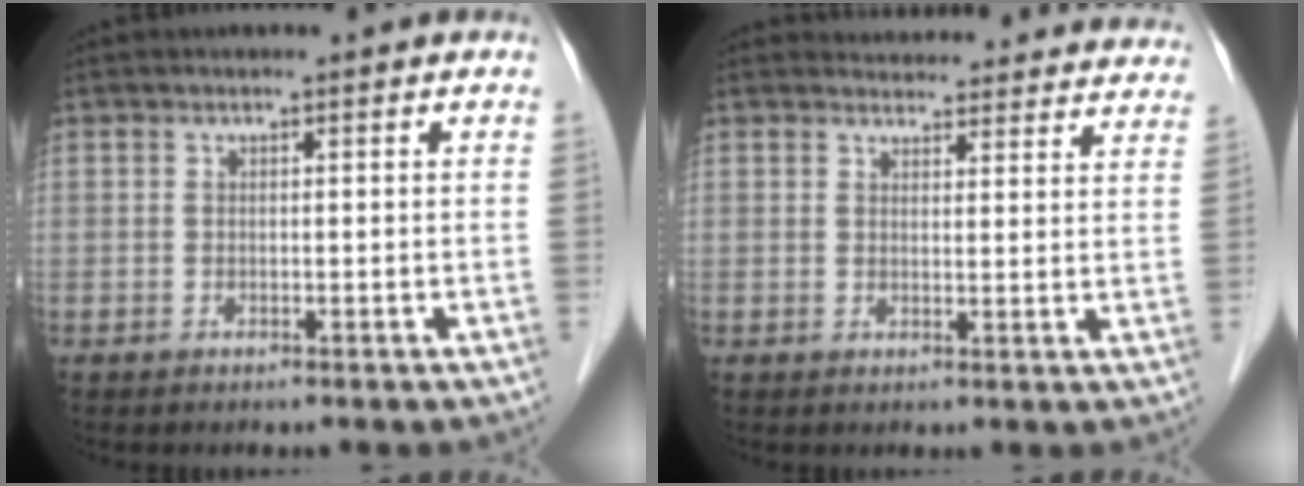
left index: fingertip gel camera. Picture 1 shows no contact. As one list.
[{"total": 17.7, "force": [17.1, 4.0, 2.6], "torque": [-0.018, -0.016, 0.187]}]